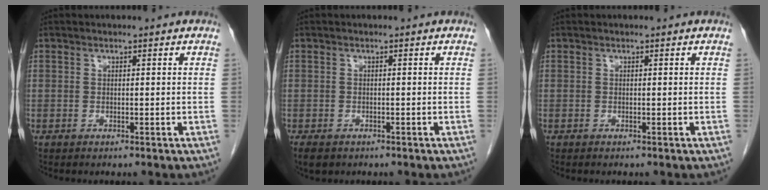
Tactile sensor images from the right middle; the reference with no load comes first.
{"total": 3.9, "force": [-2.7, 2.2, 1.7], "torque": [-0.028, -0.006, -0.038]}
{"total": 0.0}